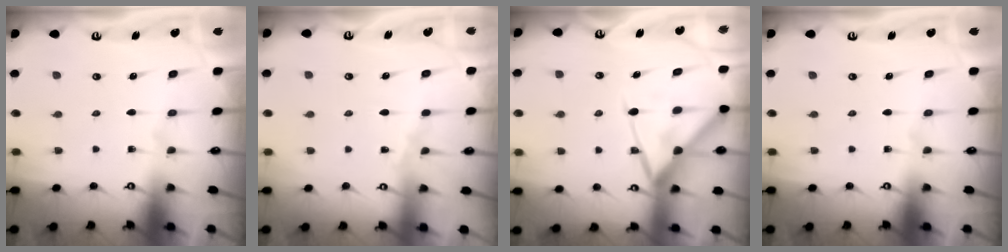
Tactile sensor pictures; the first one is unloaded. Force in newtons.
{"total": 1.8, "press": 1.8, "slide": 0.4}
{"total": 14.9, "press": 14.9, "slide": 1.2}
{"total": 0.0}